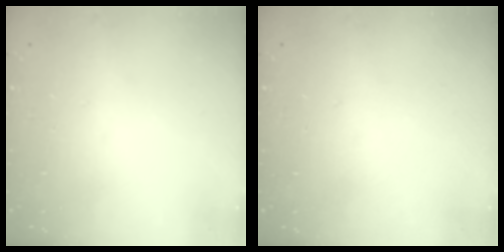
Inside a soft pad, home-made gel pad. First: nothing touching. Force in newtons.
{"total": 0.0}